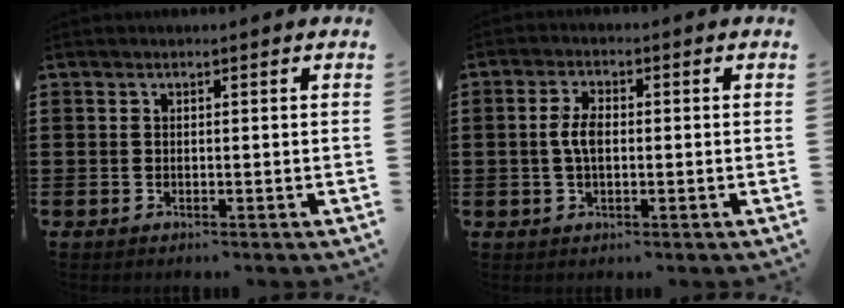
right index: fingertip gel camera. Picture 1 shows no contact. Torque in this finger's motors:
{"motor_torque": [0.97, 0.58, 0.48, 0.11]}